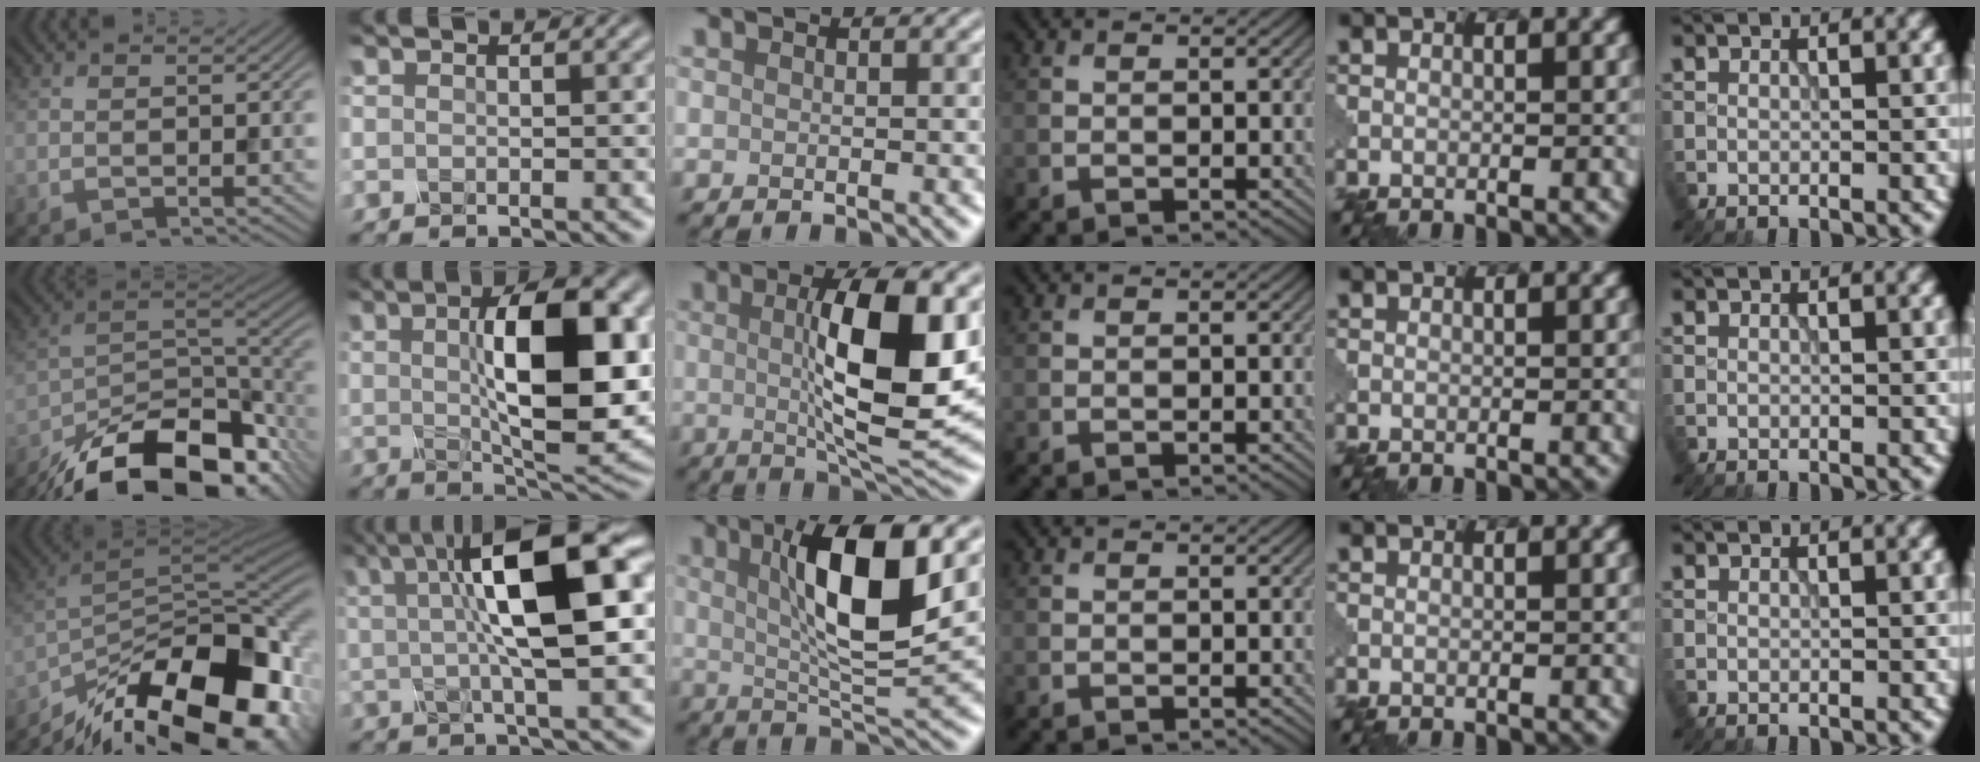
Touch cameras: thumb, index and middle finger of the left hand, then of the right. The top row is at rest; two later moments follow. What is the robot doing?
{"motion": "disassemble", "object": "glue stick"}